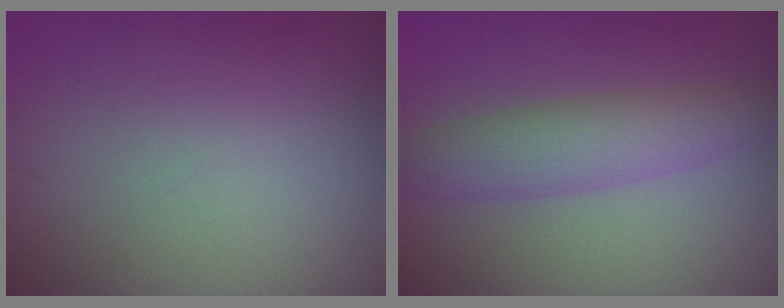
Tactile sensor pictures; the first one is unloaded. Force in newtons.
{"total": 4.0, "press": 4.0, "slide": 0.1}